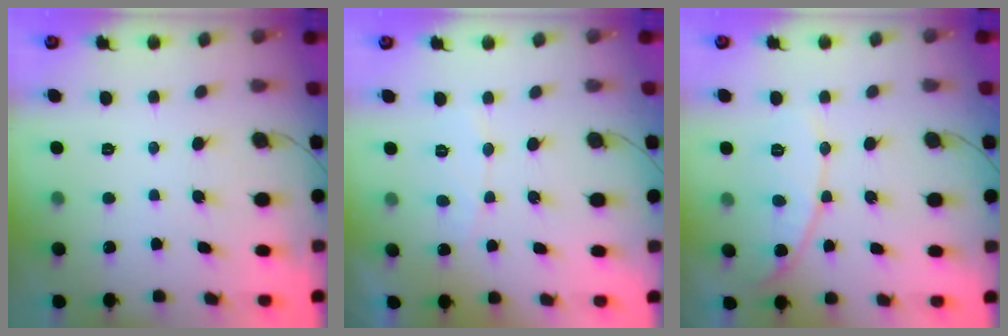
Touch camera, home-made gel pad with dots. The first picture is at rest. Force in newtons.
{"total": 5.4, "press": 5.4, "slide": 0.4}
{"total": 9.3, "press": 9.3, "slide": 0.3}